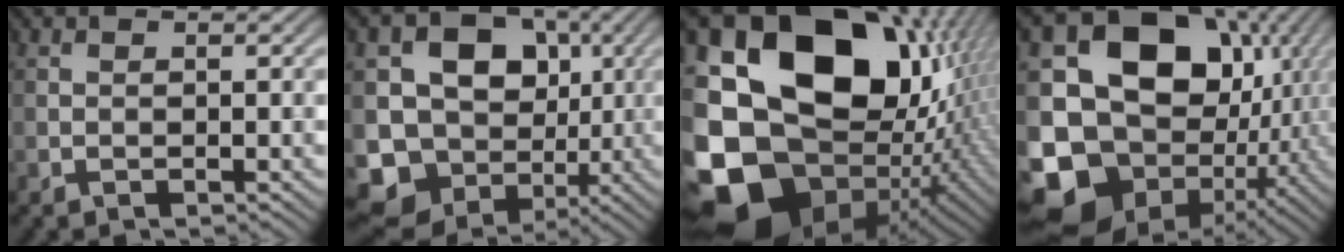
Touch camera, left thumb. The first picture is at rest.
{"total": 15.4, "force": [0.1, 13.7, 7.2], "torque": [-0.165, -0.020, -0.003]}
{"total": 23.2, "force": [-1.3, 18.7, 13.7], "torque": [-0.345, -0.039, 0.007]}
{"total": 19.8, "force": [-2.5, 16.4, 10.9], "torque": [-0.241, -0.041, -0.019]}